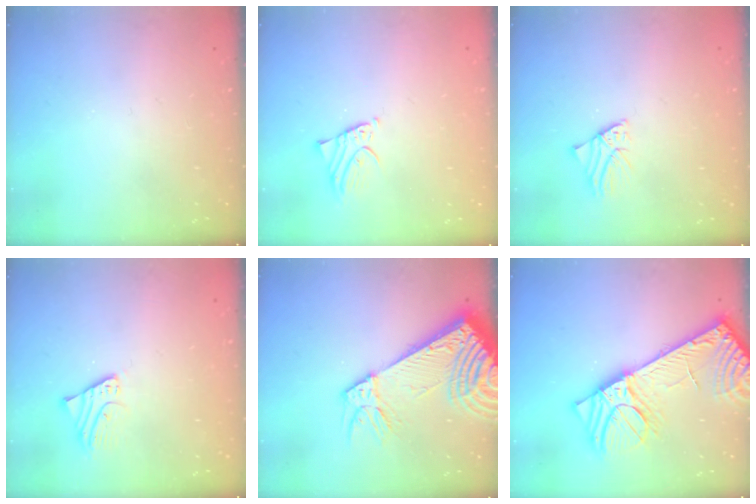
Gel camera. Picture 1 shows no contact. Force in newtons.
{"total": 1.9, "press": 1.9, "slide": 0.3}
{"total": 1.7, "press": 1.7, "slide": 0.1}
{"total": 2.6, "press": 2.6, "slide": 0.2}
{"total": 19.5, "press": 19.1, "slide": 3.6}
{"total": 17.2, "press": 16.8, "slide": 3.2}